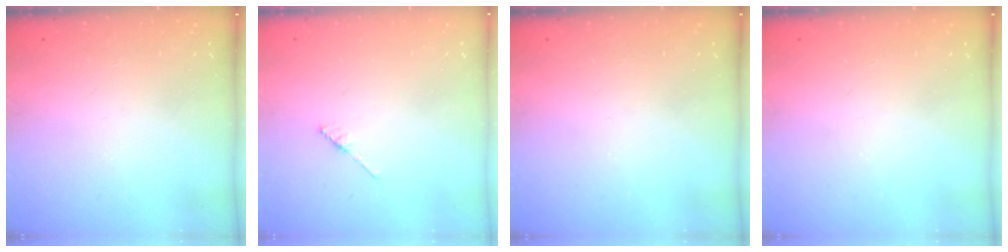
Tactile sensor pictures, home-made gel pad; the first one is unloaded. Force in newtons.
{"total": 2.2, "press": 2.2, "slide": 0.2}
{"total": 0.0}
{"total": 0.0}